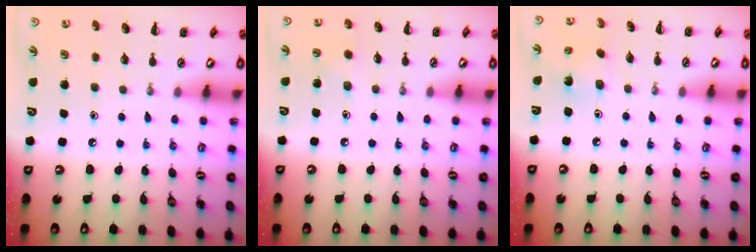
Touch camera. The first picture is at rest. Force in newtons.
{"total": 5.2, "press": 4.9, "slide": 1.7}
{"total": 1.8, "press": 1.7, "slide": 0.7}